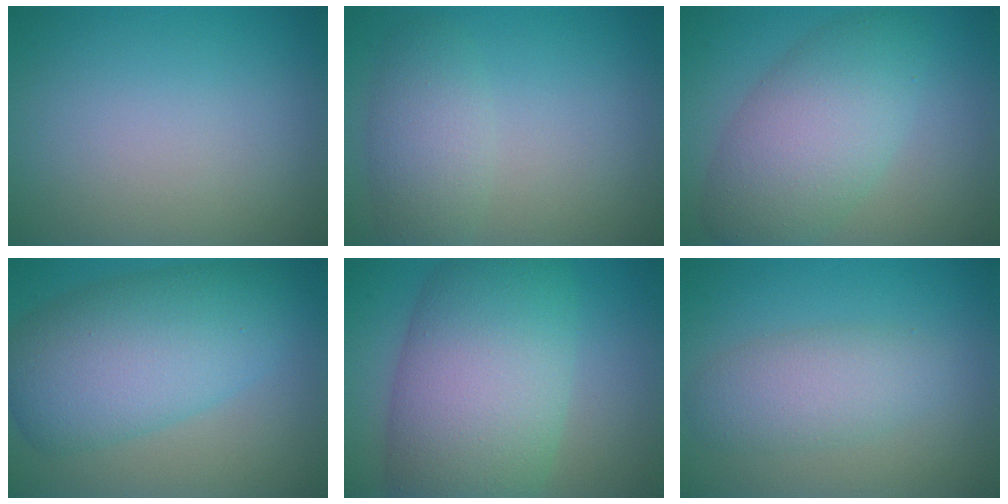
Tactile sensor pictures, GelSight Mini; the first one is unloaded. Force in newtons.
{"total": 3.2, "press": 3.2, "slide": 0.1}
{"total": 6.9, "press": 6.9, "slide": 0.3}
{"total": 9.5, "press": 9.5, "slide": 0.3}
{"total": 12.2, "press": 12.1, "slide": 0.4}
{"total": 3.5, "press": 3.5, "slide": 0.3}